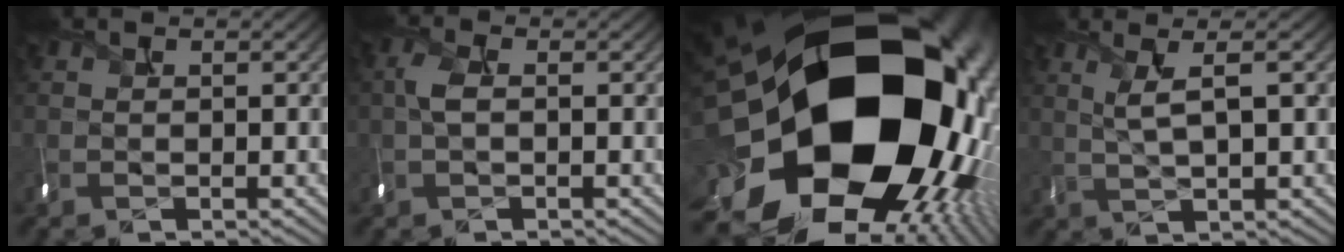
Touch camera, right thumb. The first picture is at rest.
{"total": 1.4, "force": [-0.3, 0.6, 1.2], "torque": [-0.034, 0.002, -0.010]}
{"total": 24.0, "force": [-0.3, 18.3, 15.5], "torque": [-0.277, -0.091, -0.004]}
{"total": 3.6, "force": [1.4, 0.3, 3.3], "torque": [-0.065, 0.006, 0.028]}